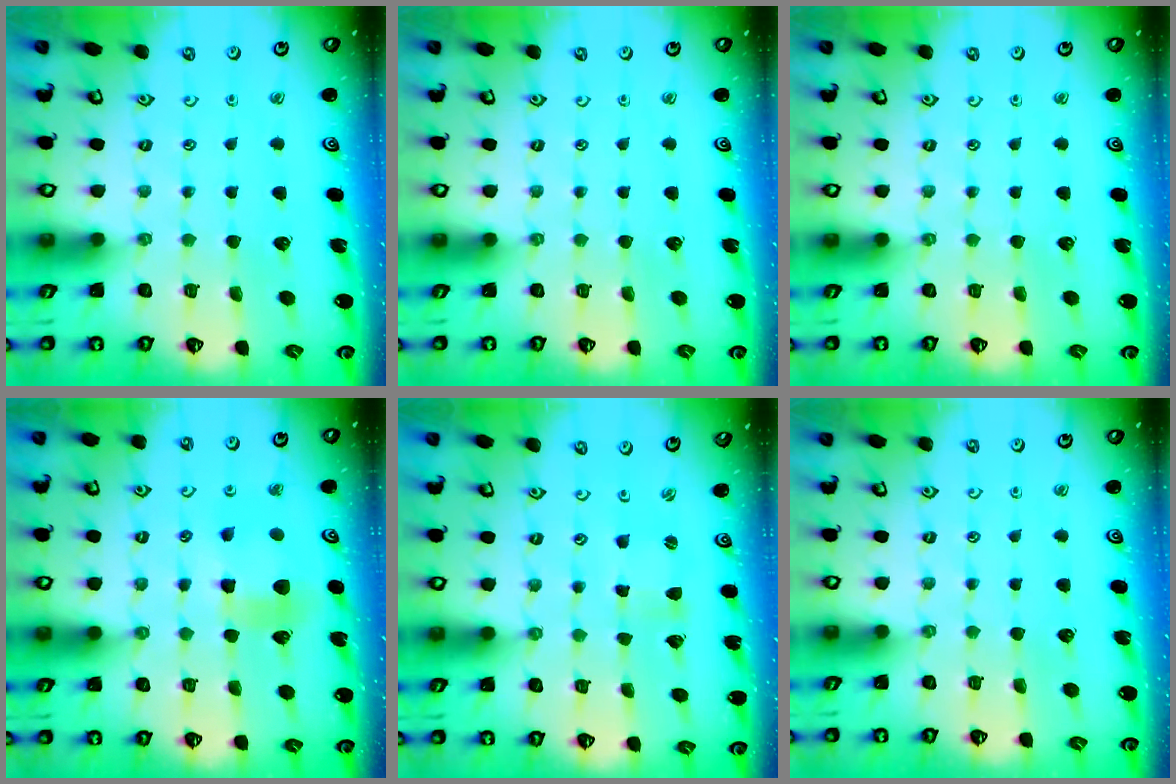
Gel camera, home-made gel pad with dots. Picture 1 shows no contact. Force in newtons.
{"total": 0.0}
{"total": 0.0}
{"total": 8.3, "press": 8.2, "slide": 1.1}
{"total": 0.9, "press": 0.8, "slide": 0.2}
{"total": 0.0}